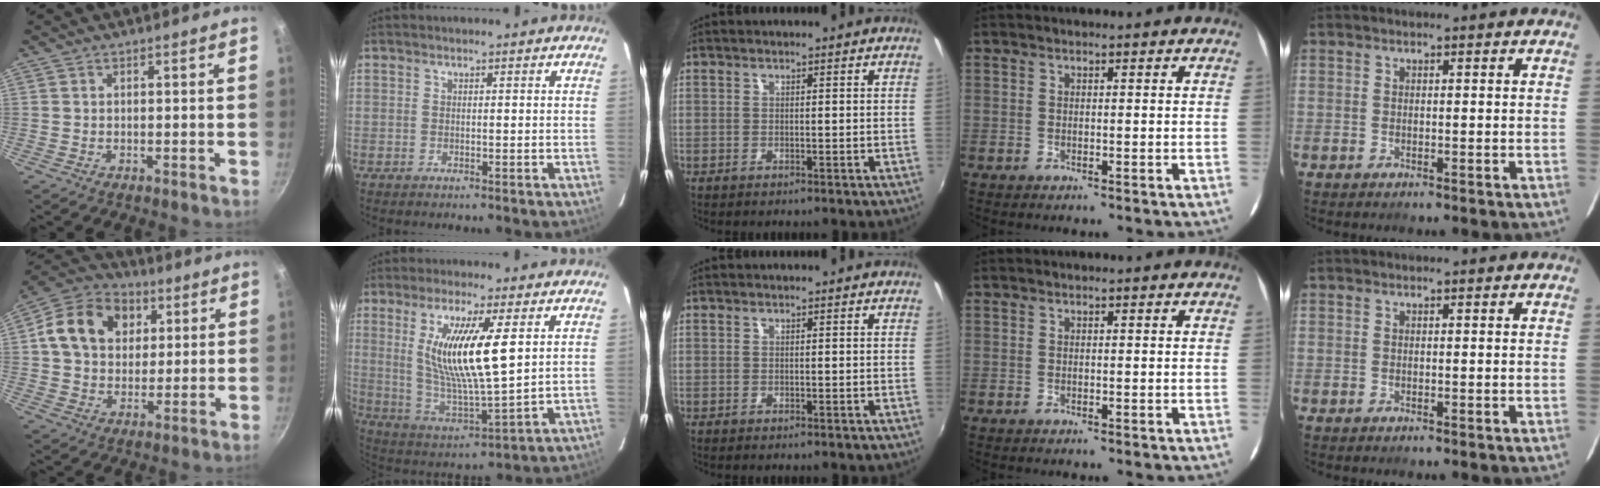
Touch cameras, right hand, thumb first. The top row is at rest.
{"thumb": {"total": 15.7, "force": [4.3, 12.3, 8.7], "torque": [-0.130, 0.010, 0.060]}, "index": {"total": 15.6, "force": [4.1, 2.7, 14.8], "torque": [-0.277, -0.014, 0.090]}}